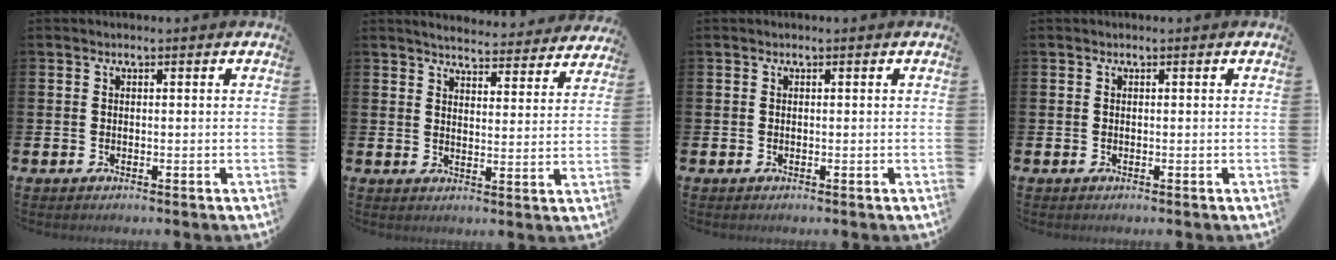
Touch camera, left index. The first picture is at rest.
{"total": 4.7, "force": [4.6, 0.6, 0.4], "torque": [-0.015, -0.039, 0.077]}
{"total": 0.0}
{"total": 0.0}